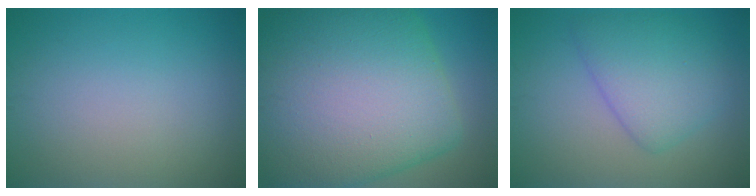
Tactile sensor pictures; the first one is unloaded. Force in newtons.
{"total": 17.1, "press": 17.1, "slide": 0.5}
{"total": 4.9, "press": 4.9, "slide": 0.3}